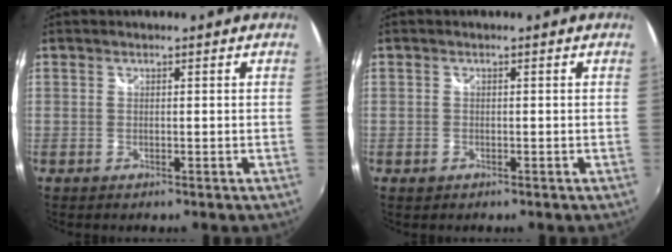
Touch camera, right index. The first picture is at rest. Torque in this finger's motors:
{"motor_torque": [-0.07, 0.07, 0.03, 0.00]}